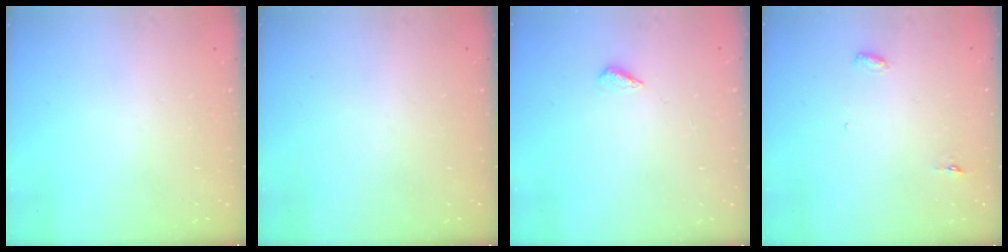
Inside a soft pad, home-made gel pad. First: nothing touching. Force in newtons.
{"total": 0.0}
{"total": 2.3, "press": 2.2, "slide": 0.8}
{"total": 3.0, "press": 2.8, "slide": 0.9}